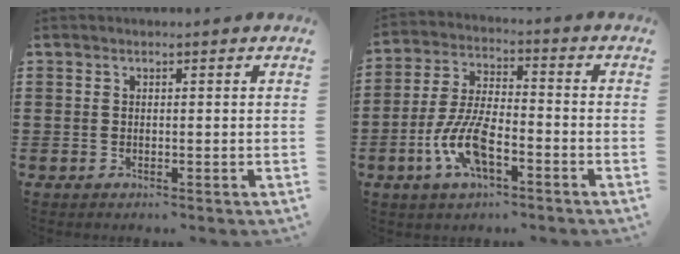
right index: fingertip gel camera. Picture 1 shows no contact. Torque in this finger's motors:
{"motor_torque": [2.14, 0.00, 1.05, 0.14]}